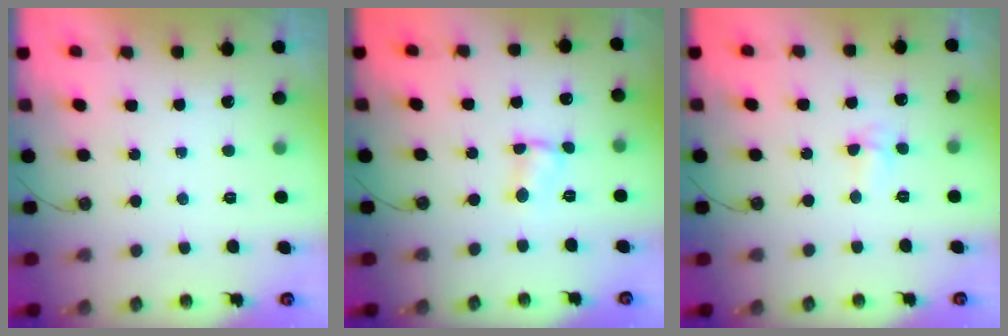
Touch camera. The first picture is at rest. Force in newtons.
{"total": 1.8, "press": 1.8, "slide": 0.3}
{"total": 4.6, "press": 3.4, "slide": 3.1}